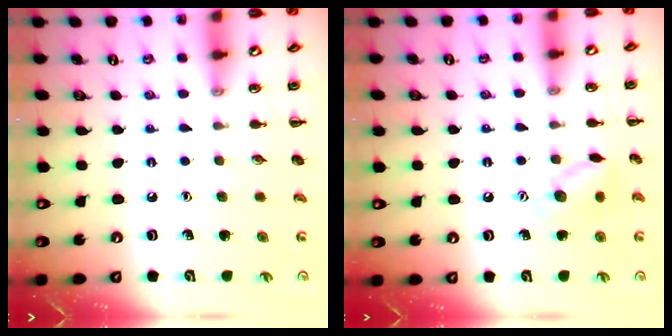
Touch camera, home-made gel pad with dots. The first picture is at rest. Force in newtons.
{"total": 8.8, "press": 8.8, "slide": 0.4}